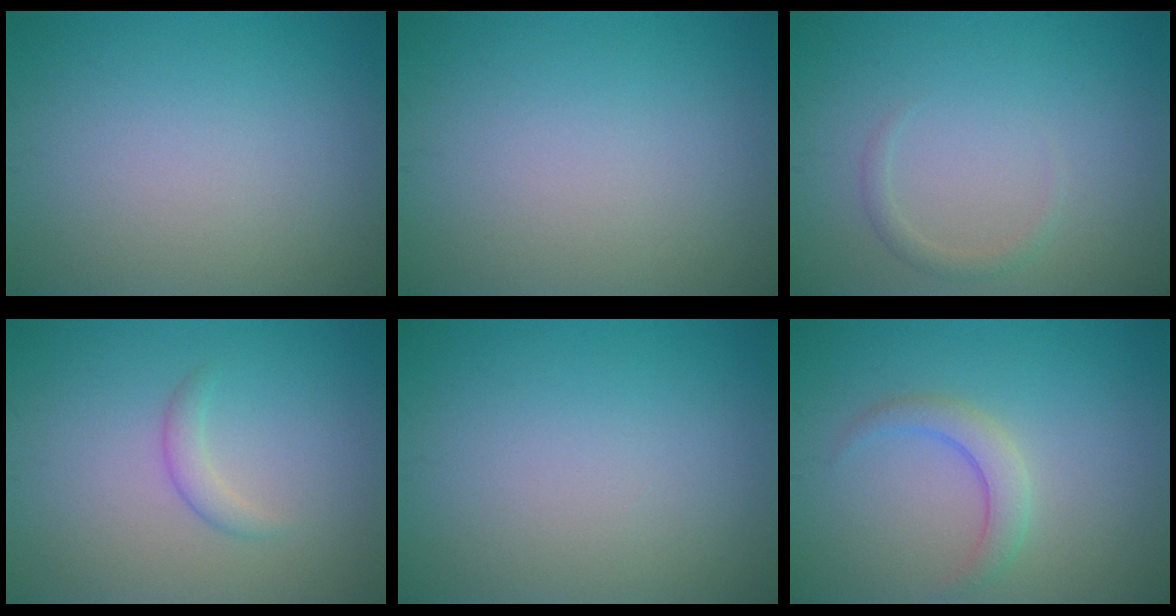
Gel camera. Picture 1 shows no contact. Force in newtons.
{"total": 0.0}
{"total": 1.1, "press": 1.1, "slide": 0.1}
{"total": 1.4, "press": 1.4, "slide": 0.0}
{"total": 0.0}
{"total": 2.4, "press": 2.4, "slide": 0.1}